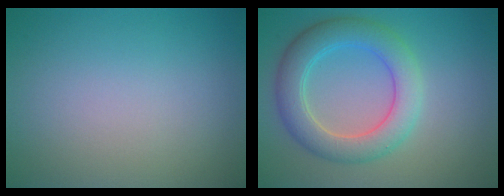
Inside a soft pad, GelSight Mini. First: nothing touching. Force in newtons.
{"total": 5.4, "press": 5.4, "slide": 0.2}